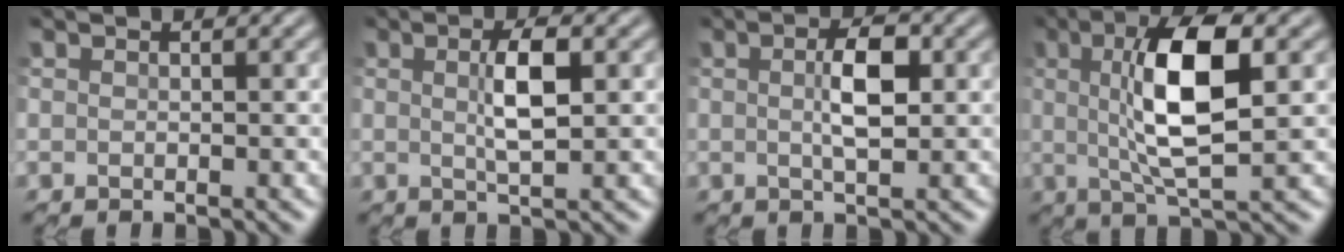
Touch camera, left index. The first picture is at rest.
{"total": 3.2, "force": [0.6, 0.5, 3.1], "torque": [-0.070, 0.004, 0.012]}
{"total": 3.3, "force": [0.4, 0.9, 3.1], "torque": [-0.070, 0.006, 0.006]}
{"total": 7.7, "force": [1.3, 2.0, 7.4], "torque": [-0.136, 0.008, 0.020]}